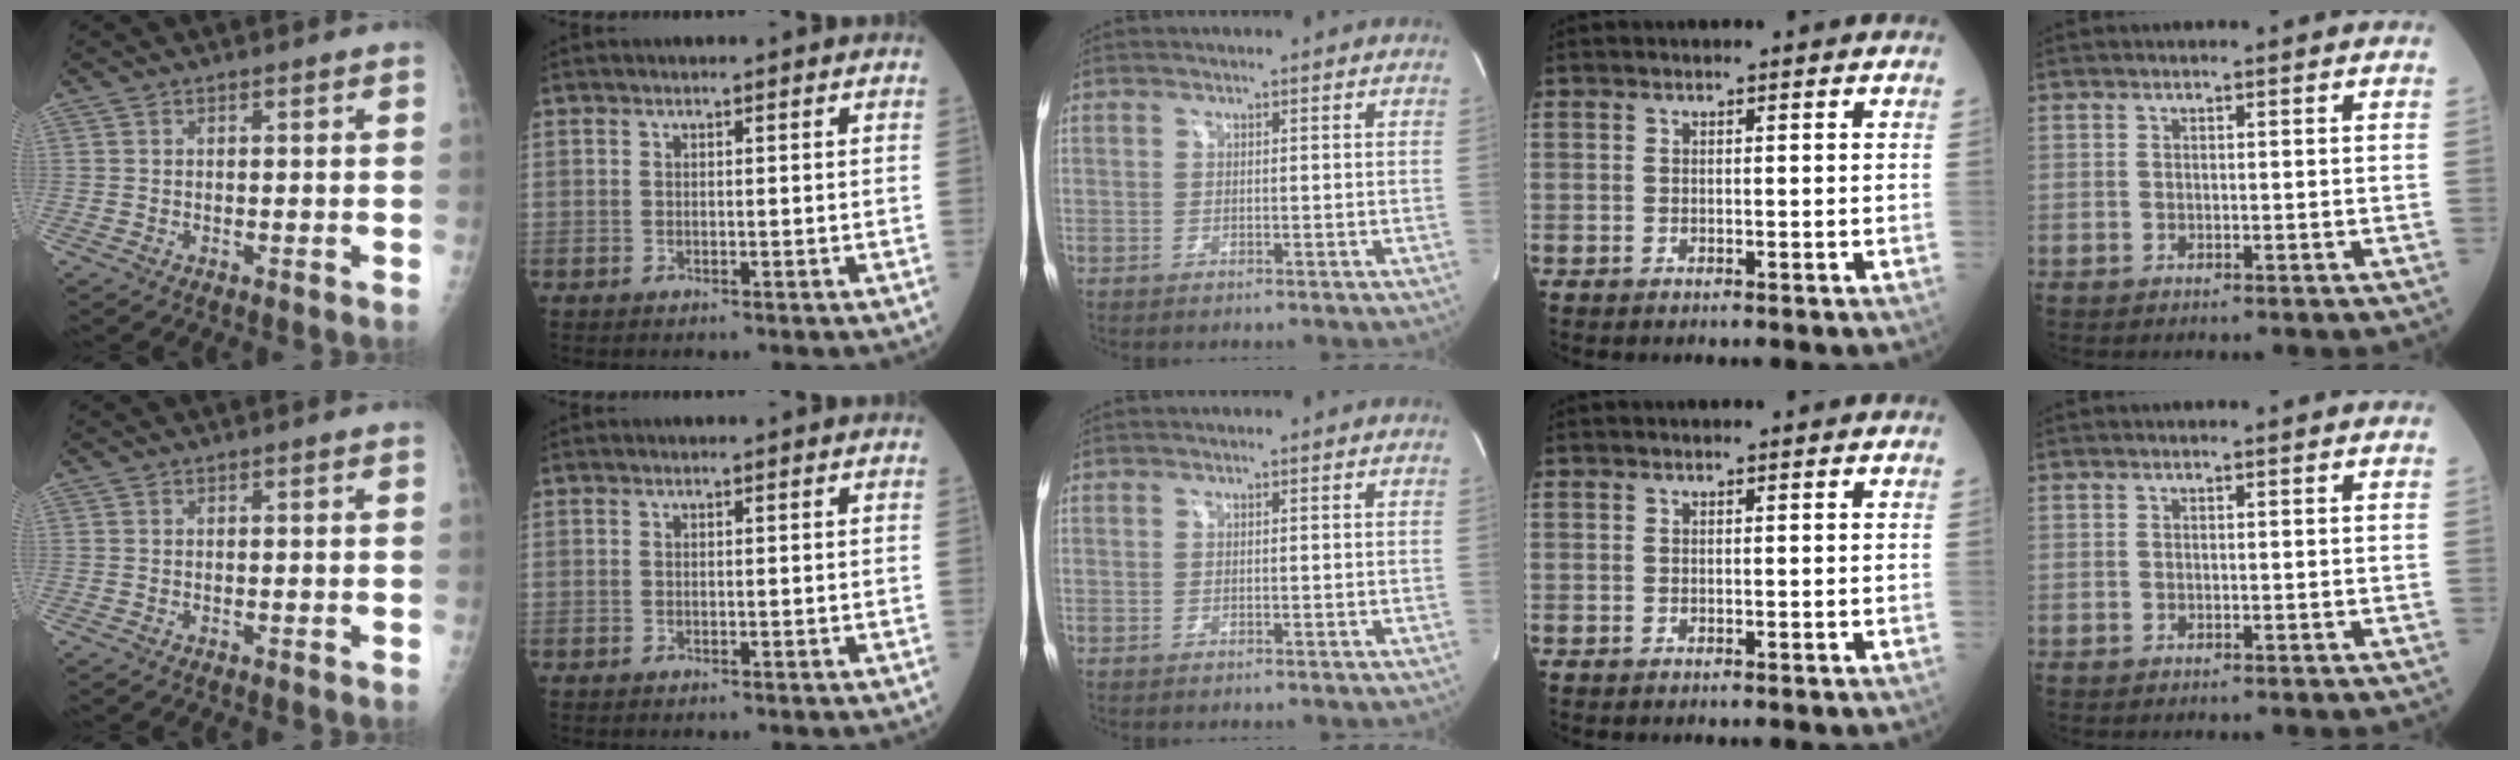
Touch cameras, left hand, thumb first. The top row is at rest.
{}